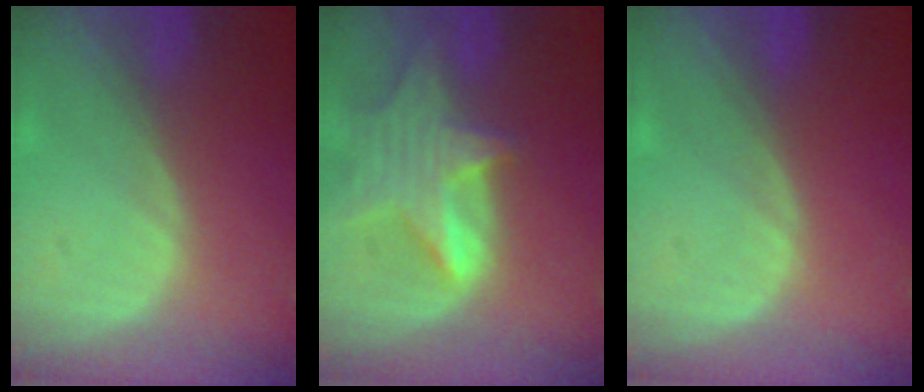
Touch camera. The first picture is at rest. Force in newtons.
{"total": 8.4, "press": 7.6, "slide": 3.6}
{"total": 0.0}